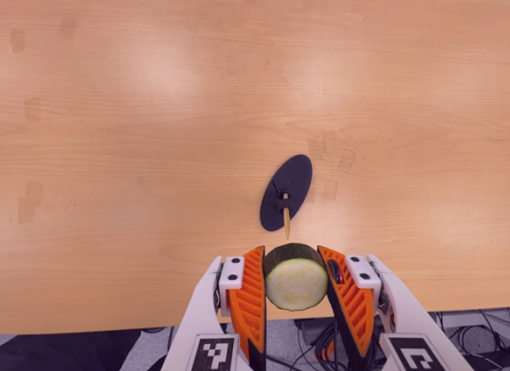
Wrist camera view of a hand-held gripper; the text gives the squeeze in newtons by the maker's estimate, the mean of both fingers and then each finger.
{"total": 10.9, "left": 9.6, "right": 12.2}